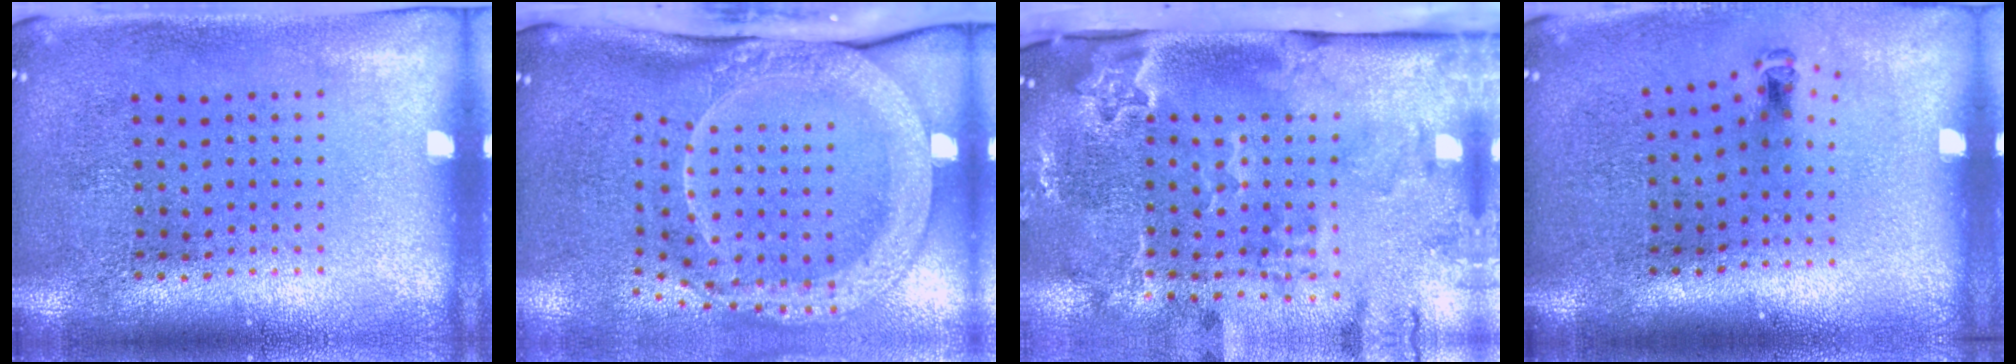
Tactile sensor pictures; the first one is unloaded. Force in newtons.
{"total": 3.3, "press": 2.3, "slide": 2.3}
{"total": 3.4, "press": 2.4, "slide": 2.4}
{"total": 0.7, "press": 0.3, "slide": 0.6}